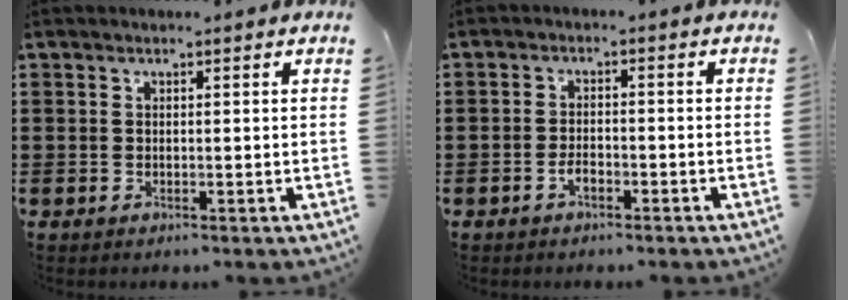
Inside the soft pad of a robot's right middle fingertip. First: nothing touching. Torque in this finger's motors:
{"motor_torque": [0.58, 0.43, 0.18, 0.05]}